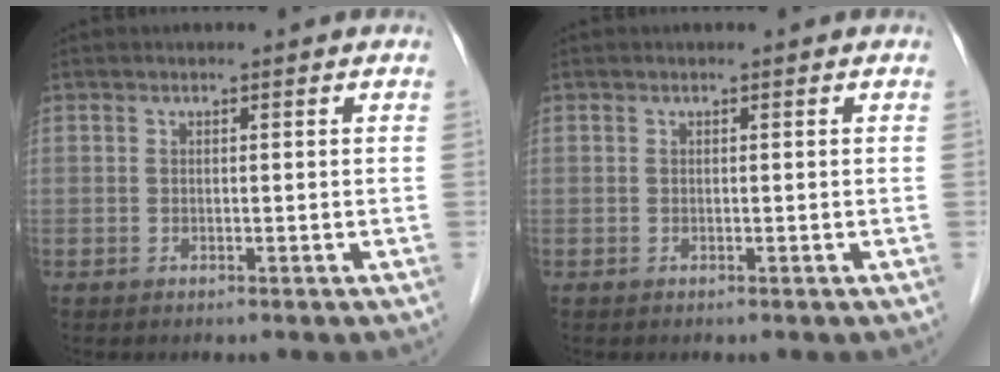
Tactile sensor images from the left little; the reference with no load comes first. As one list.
[{"total": 0.0}]